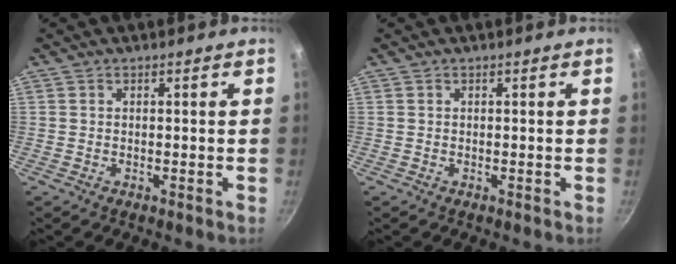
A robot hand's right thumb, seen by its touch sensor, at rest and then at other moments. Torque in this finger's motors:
{"motor_torque": [-0.06, 0.06, 0.00, 0.00, 0.00]}